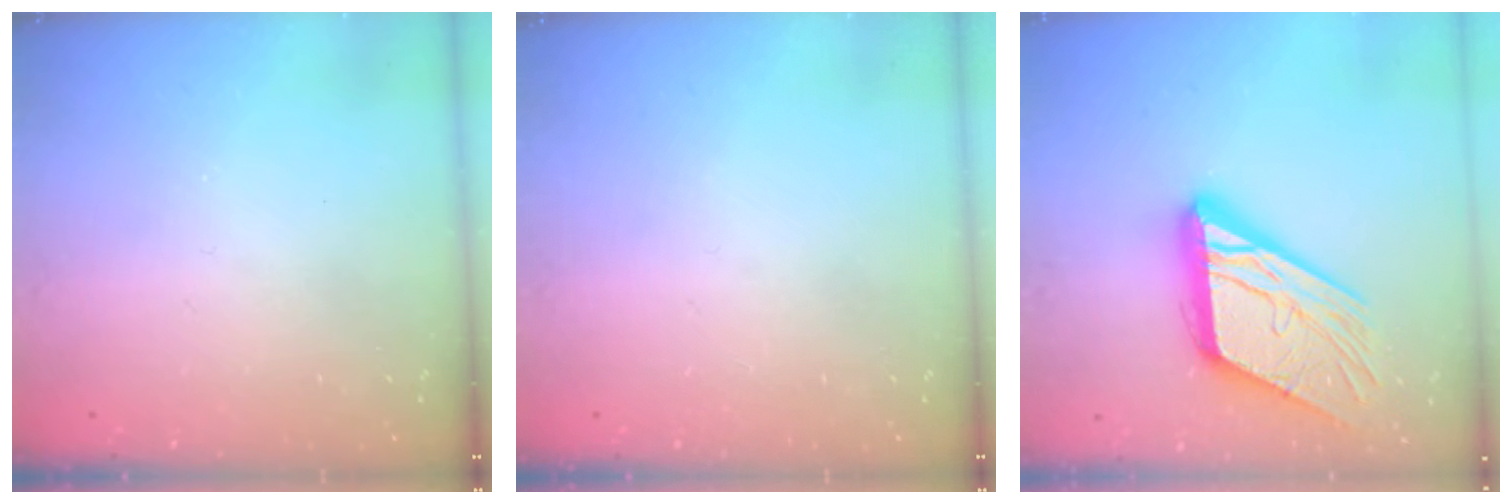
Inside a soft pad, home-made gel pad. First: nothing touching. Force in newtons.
{"total": 0.0}
{"total": 20.3, "press": 20.2, "slide": 2.2}